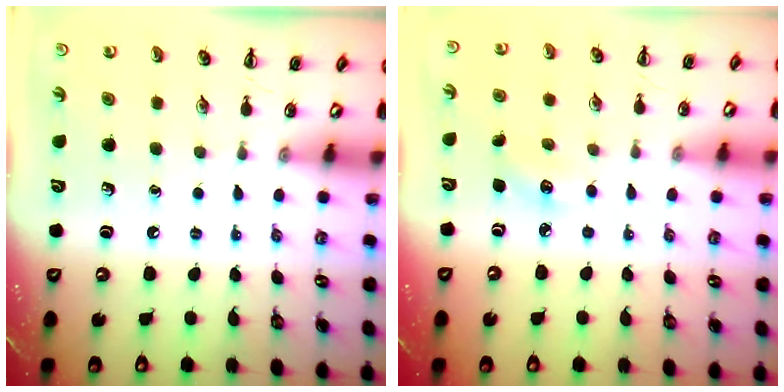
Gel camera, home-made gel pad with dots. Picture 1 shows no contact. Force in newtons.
{"total": 3.8, "press": 3.6, "slide": 1.1}